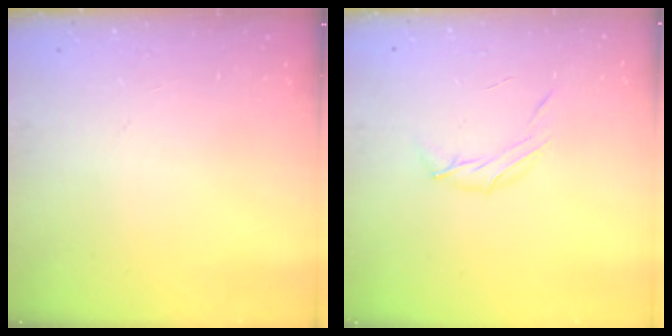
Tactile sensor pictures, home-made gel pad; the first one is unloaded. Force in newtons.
{"total": 6.8, "press": 6.8, "slide": 0.5}